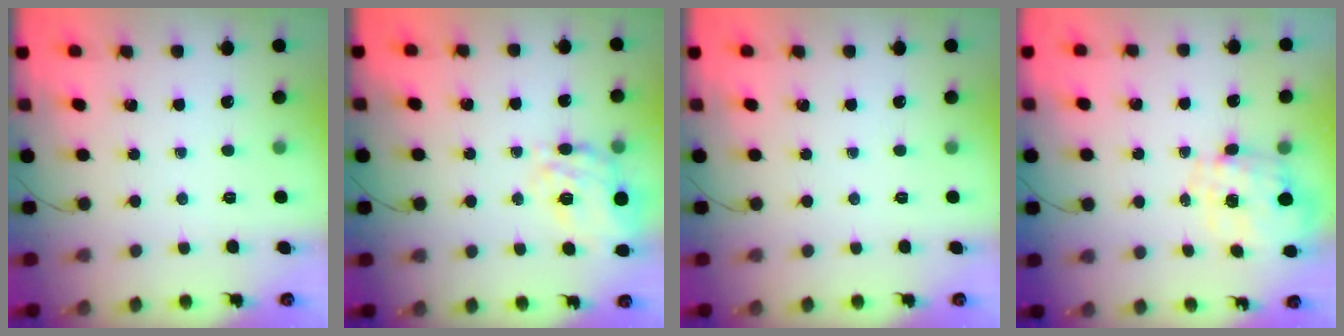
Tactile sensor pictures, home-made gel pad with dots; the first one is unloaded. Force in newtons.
{"total": 12.3, "press": 11.9, "slide": 3.3}
{"total": 0.0}
{"total": 1.0, "press": 0.9, "slide": 0.5}